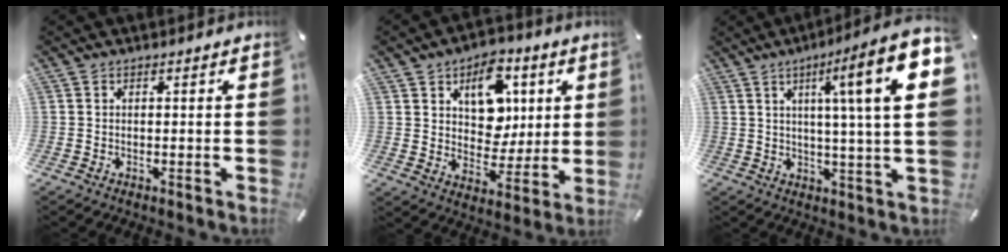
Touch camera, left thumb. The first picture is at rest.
{"total": 12.6, "force": [4.7, 10.1, 5.9], "torque": [-0.069, -0.027, 0.086]}
{"total": 16.4, "force": [5.2, 1.4, 15.5], "torque": [-0.236, -0.022, 0.065]}